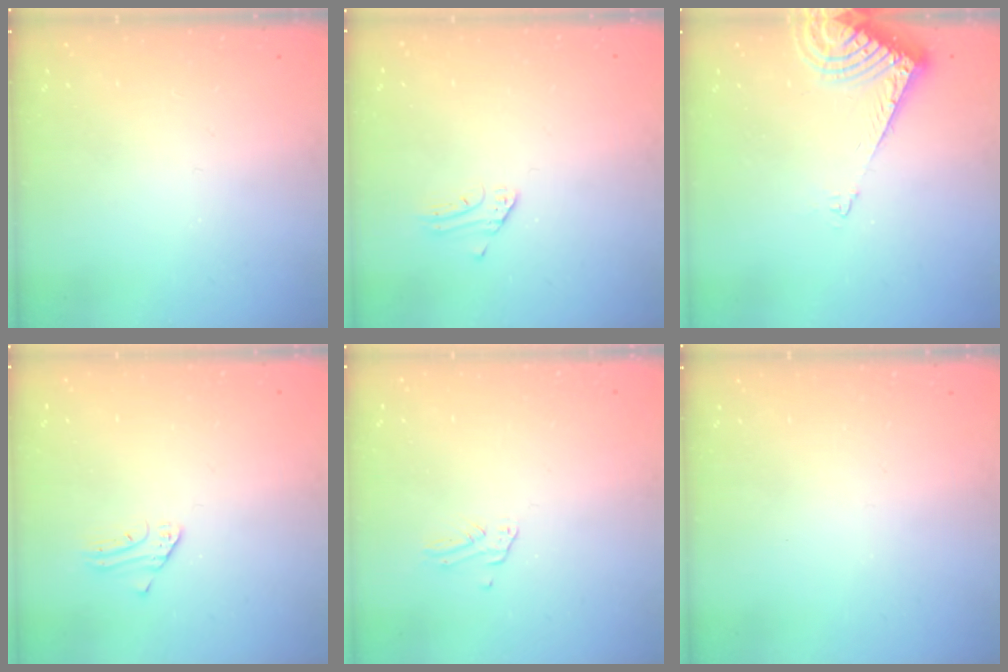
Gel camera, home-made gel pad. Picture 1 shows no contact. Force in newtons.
{"total": 2.2, "press": 2.2, "slide": 0.2}
{"total": 8.8, "press": 8.8, "slide": 1.0}
{"total": 1.5, "press": 1.5, "slide": 0.1}
{"total": 1.2, "press": 1.2, "slide": 0.1}
{"total": 0.0}